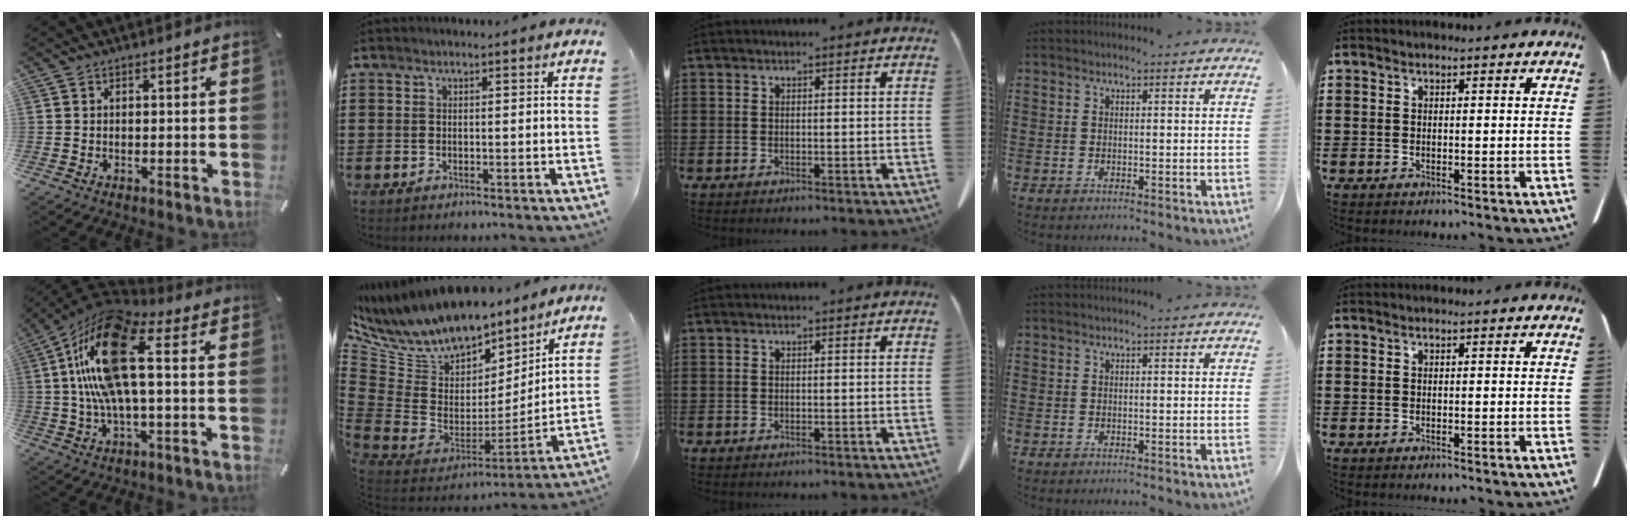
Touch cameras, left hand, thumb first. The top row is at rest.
{"thumb": {"total": 20.7, "force": [3.1, 8.9, 18.4], "torque": [-0.378, 0.001, 0.051]}, "index": {"total": 10.2, "force": [8.9, 4.2, 2.7], "torque": [-0.115, -0.071, 0.161]}}